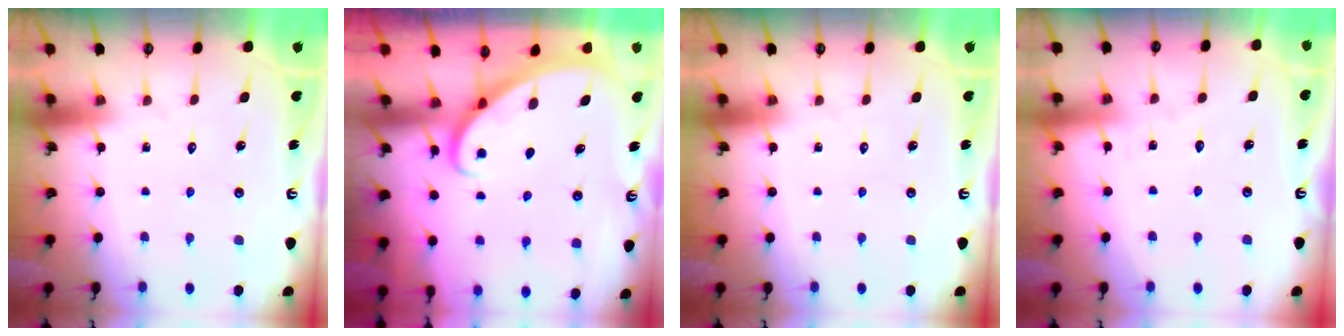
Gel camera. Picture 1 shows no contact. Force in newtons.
{"total": 2.7, "press": 2.7, "slide": 0.2}
{"total": 0.0}
{"total": 2.2, "press": 2.2, "slide": 0.2}